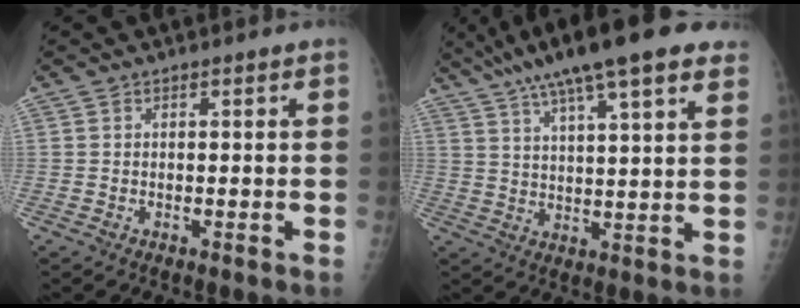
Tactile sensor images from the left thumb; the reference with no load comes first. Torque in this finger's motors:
{"motor_torque": [1.63, -0.49, 1.53, -1.23, 0.23]}